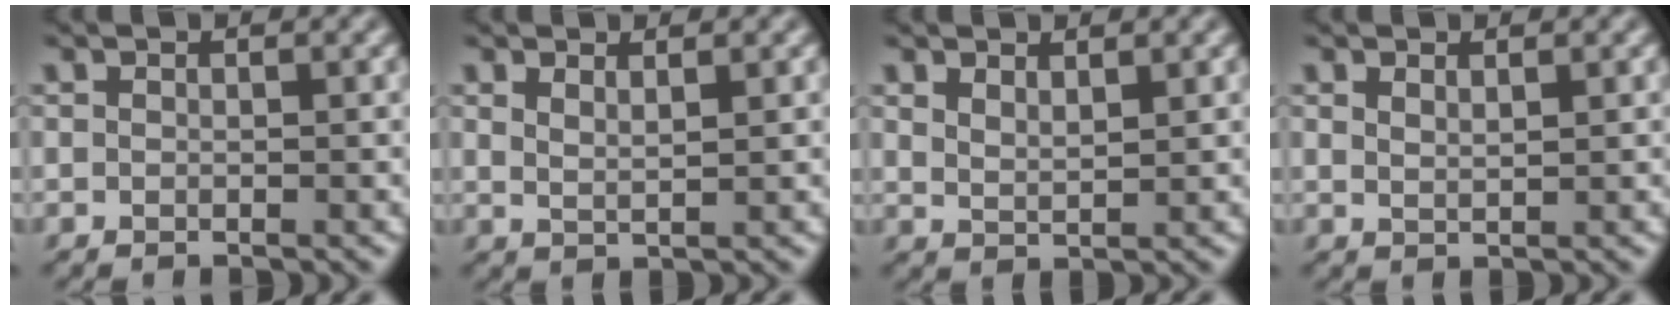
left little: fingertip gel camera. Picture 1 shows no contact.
{"total": 1.2, "force": [1.0, 0.1, 0.8], "torque": [-0.020, -0.001, 0.020]}
{"total": 1.6, "force": [1.3, 0.4, 0.9], "torque": [-0.022, -0.003, 0.027]}
{"total": 0.8, "force": [0.7, 0.1, 0.5], "torque": [-0.015, 0.000, 0.015]}